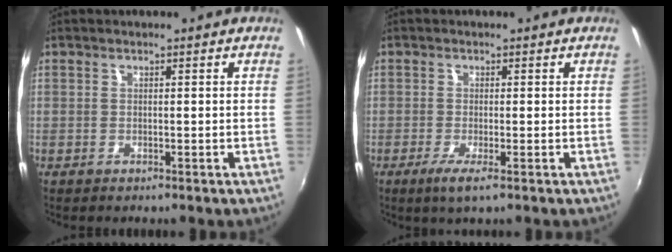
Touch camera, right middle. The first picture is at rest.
{"total": 2.8, "force": [-1.3, -0.2, 2.5], "torque": [-0.056, -0.012, -0.028]}